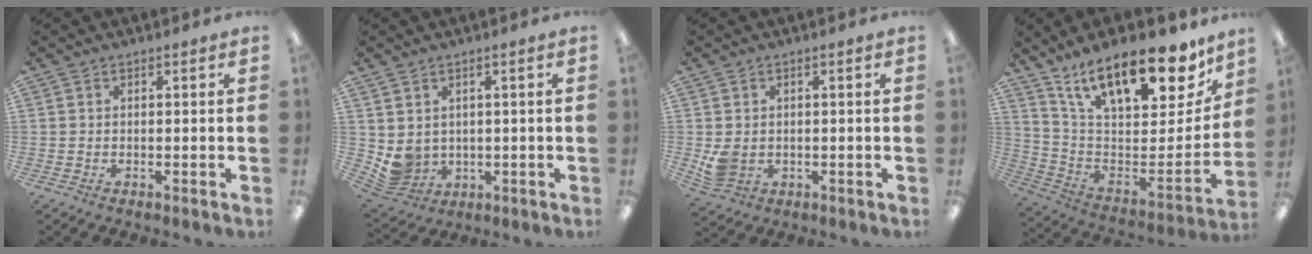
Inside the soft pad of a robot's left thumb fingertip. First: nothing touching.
{"total": 4.8, "force": [1.5, 4.3, 1.7], "torque": [-0.065, -0.013, 0.031]}
{"total": 4.4, "force": [0.1, 3.5, 2.7], "torque": [-0.046, 0.001, 0.005]}
{"total": 20.5, "force": [13.2, 8.9, 12.8], "torque": [-0.184, -0.093, 0.228]}